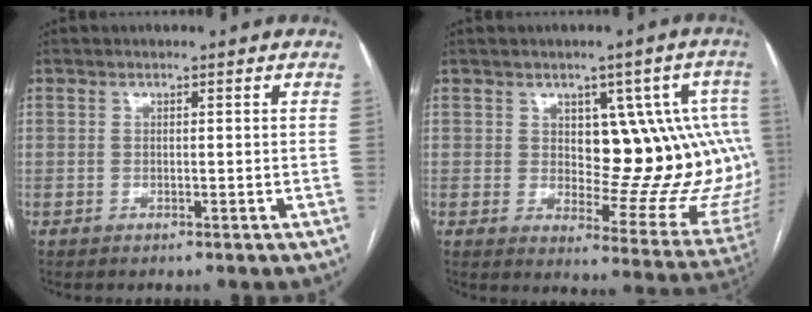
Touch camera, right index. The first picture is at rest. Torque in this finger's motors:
{"motor_torque": [0.53, 0.17, 0.61, 0.04]}